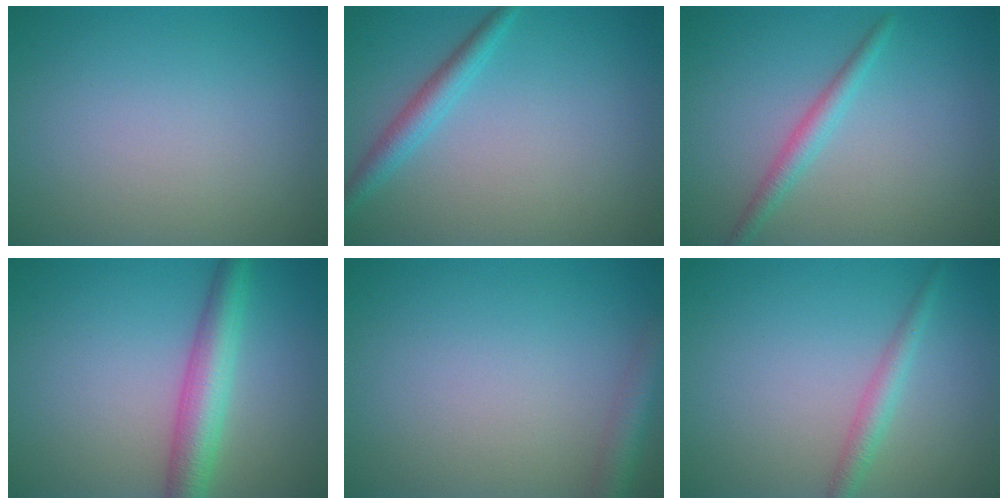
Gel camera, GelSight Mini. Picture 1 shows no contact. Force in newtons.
{"total": 2.4, "press": 2.4, "slide": 0.1}
{"total": 2.0, "press": 2.0, "slide": 0.0}
{"total": 4.7, "press": 4.7, "slide": 0.1}
{"total": 2.9, "press": 2.9, "slide": 0.1}
{"total": 2.0, "press": 2.0, "slide": 0.1}